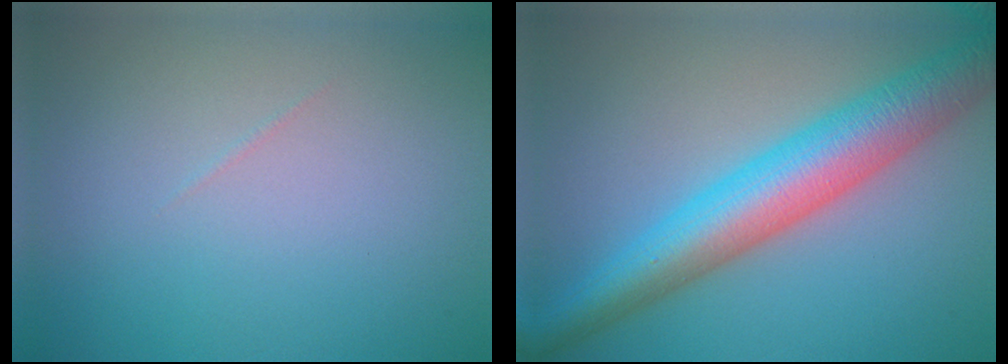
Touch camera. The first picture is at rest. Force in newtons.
{"total": 8.4, "press": 8.4, "slide": 0.2}